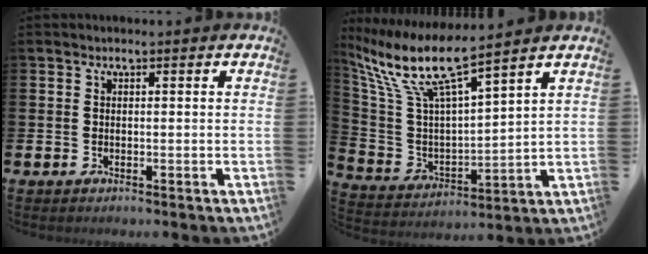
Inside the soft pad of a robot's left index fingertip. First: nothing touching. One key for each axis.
{"total": 9.5, "fx": 7.8, "fy": 1.3, "fz": 5.2, "tx": -0.139, "ty": -0.044, "tz": 0.129}